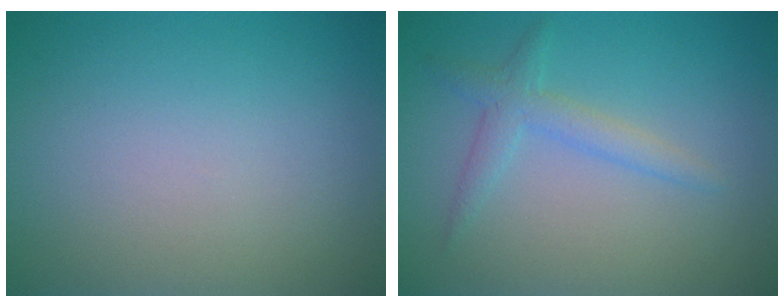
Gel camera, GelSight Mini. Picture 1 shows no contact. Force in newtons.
{"total": 2.2, "press": 2.2, "slide": 0.1}